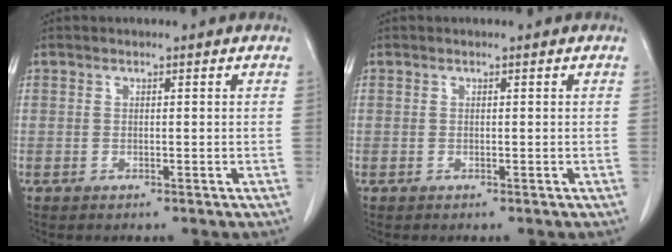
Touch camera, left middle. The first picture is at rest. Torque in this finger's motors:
{"motor_torque": [-0.01, 0.01, 0.00, 0.00]}